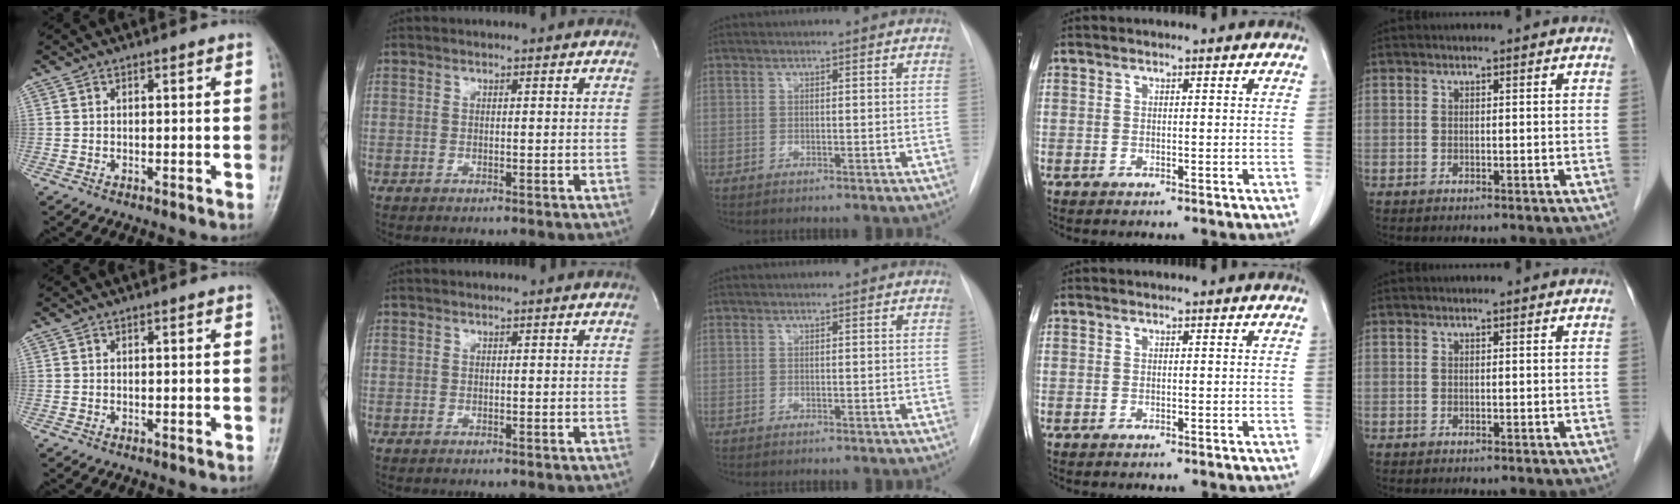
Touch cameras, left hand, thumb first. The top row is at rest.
{}